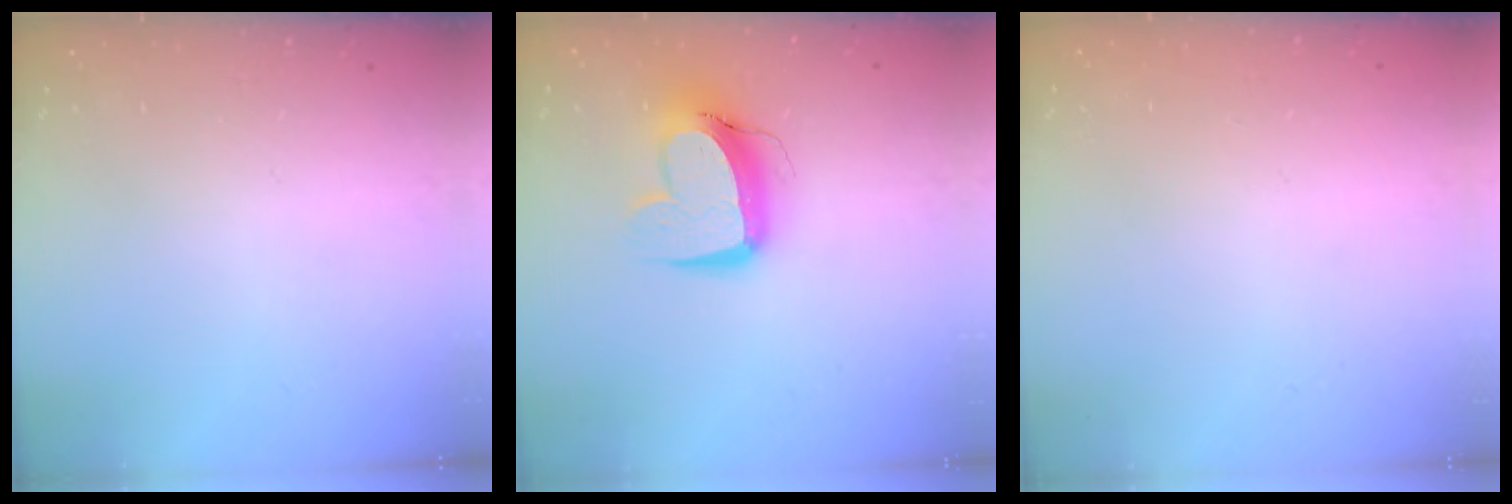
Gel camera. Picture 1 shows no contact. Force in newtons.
{"total": 13.1, "press": 13.0, "slide": 1.6}
{"total": 0.0}